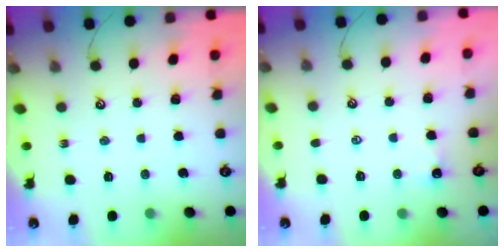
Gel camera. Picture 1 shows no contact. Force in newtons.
{"total": 0.0}